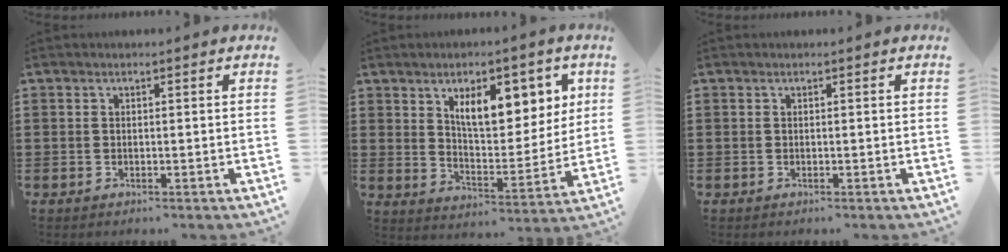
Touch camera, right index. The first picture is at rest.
{"total": 9.9, "force": [5.1, 4.6, 7.1], "torque": [-0.116, -0.007, 0.084]}
{"total": 0.0}